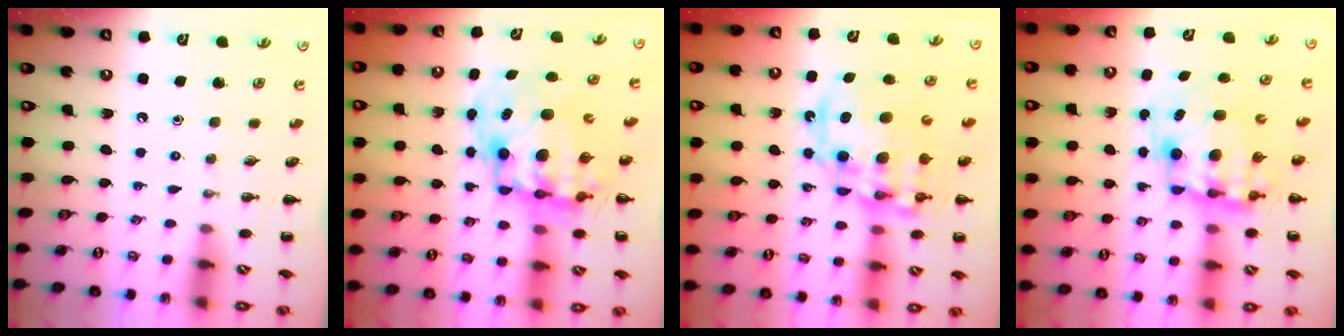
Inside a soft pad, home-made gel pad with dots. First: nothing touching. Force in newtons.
{"total": 12.5, "press": 12.0, "slide": 3.2}
{"total": 18.2, "press": 17.7, "slide": 4.2}
{"total": 11.1, "press": 10.7, "slide": 2.9}